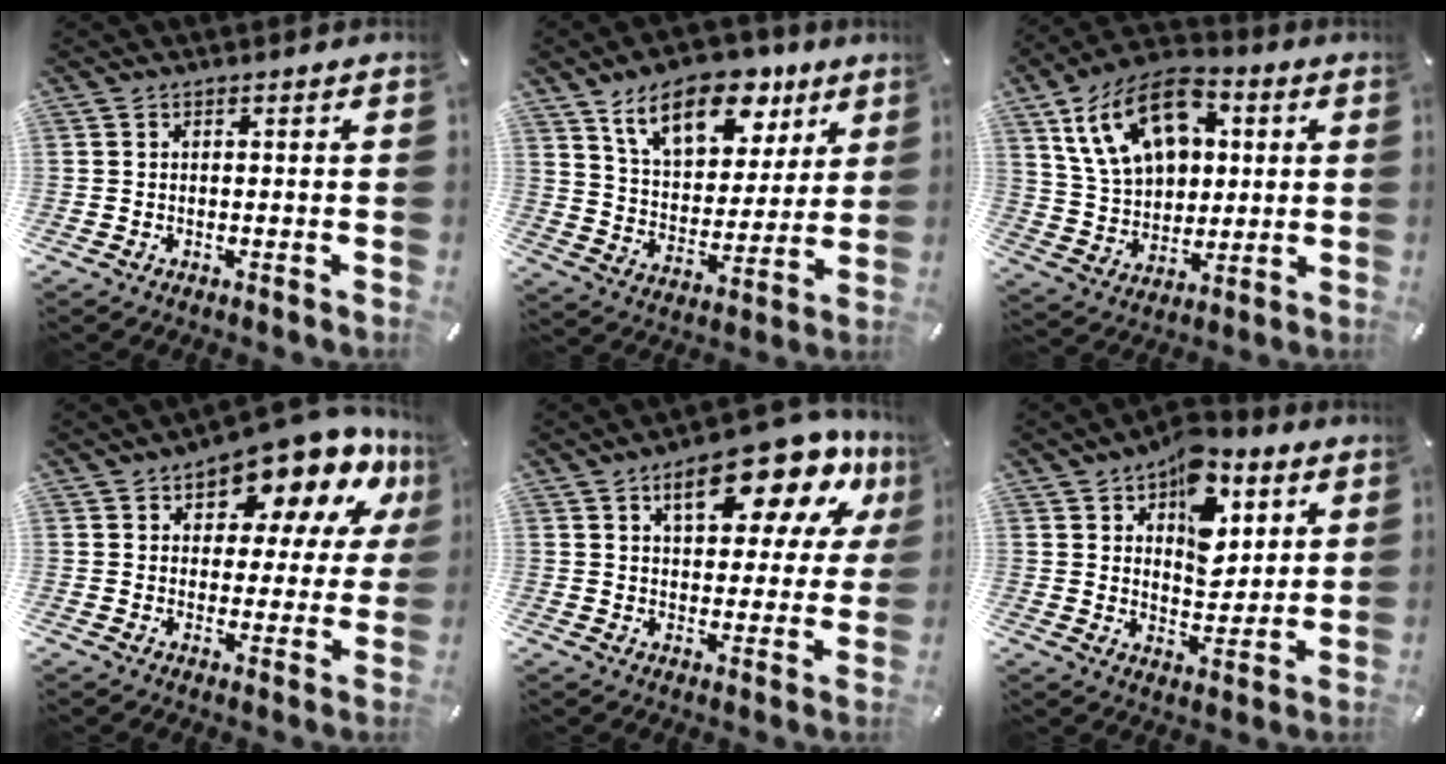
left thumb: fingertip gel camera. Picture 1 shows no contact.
{"total": 17.4, "force": [11.0, 10.1, 9.0], "torque": [-0.138, -0.058, 0.188]}
{"total": 17.8, "force": [6.6, 12.6, 10.7], "torque": [-0.203, -0.012, 0.122]}
{"total": 13.8, "force": [10.0, 6.0, 7.5], "torque": [-0.112, -0.080, 0.165]}
{"total": 17.9, "force": [10.3, 8.0, 12.4], "torque": [-0.167, -0.052, 0.164]}
{"total": 13.8, "force": [7.0, 8.7, 8.2], "torque": [-0.109, -0.033, 0.123]}